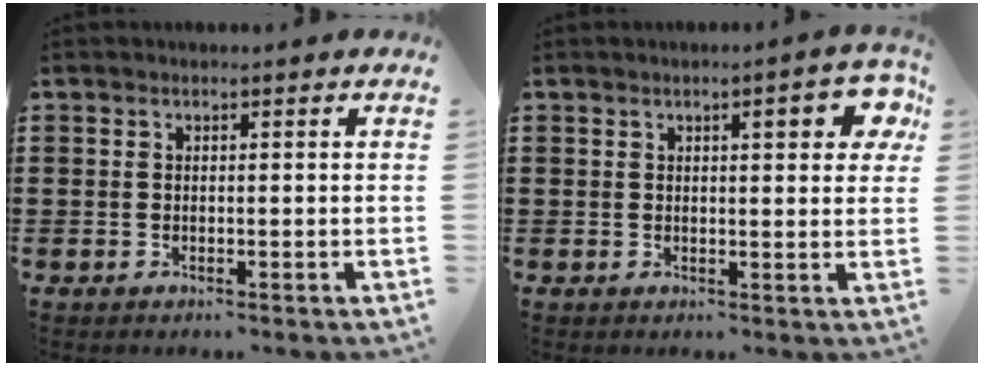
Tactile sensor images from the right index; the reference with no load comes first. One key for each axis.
{"total": 5.1, "fx": 2.0, "fy": 1.0, "fz": 4.6, "tx": -0.058, "ty": -0.006, "tz": 0.026}